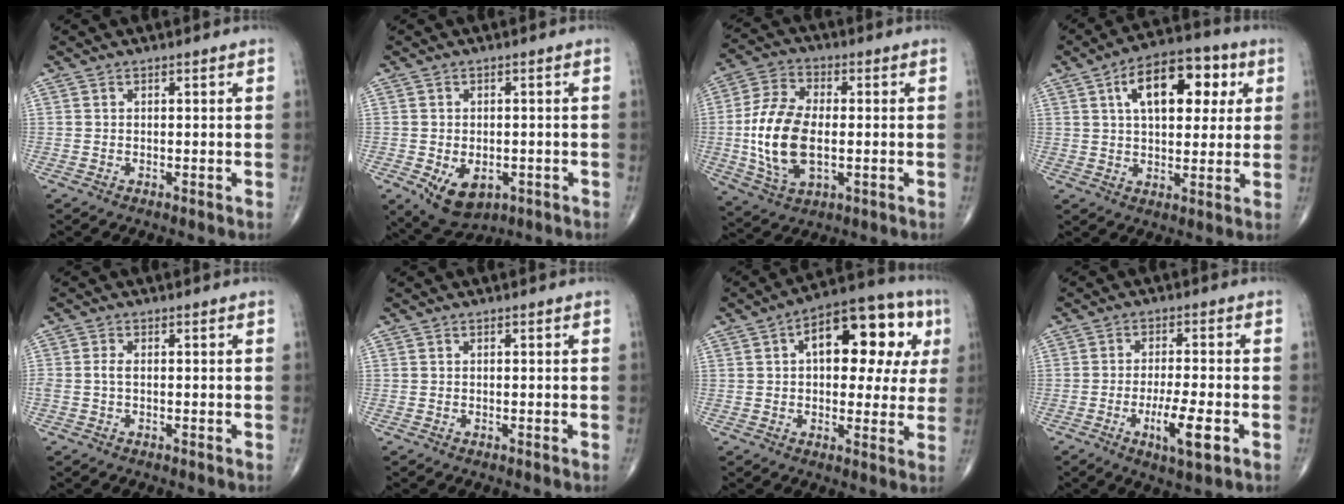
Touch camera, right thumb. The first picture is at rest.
{"total": 8.1, "force": [-2.8, 5.2, 5.5], "torque": [-0.076, 0.002, -0.030]}
{"total": 15.4, "force": [-1.3, 8.3, 13.0], "torque": [-0.264, 0.003, -0.022]}
{"total": 15.2, "force": [5.0, 8.1, 11.9], "torque": [-0.150, 0.007, 0.073]}
{"total": 1.4, "force": [-0.1, 0.8, 1.2], "torque": [-0.028, 0.001, 0.000]}
{"total": 0.0}
{"total": 18.4, "force": [4.9, 9.6, 14.9], "torque": [-0.154, 0.027, 0.058]}
{"total": 7.9, "force": [-2.8, 1.8, 7.2], "torque": [-0.128, 0.000, -0.045]}